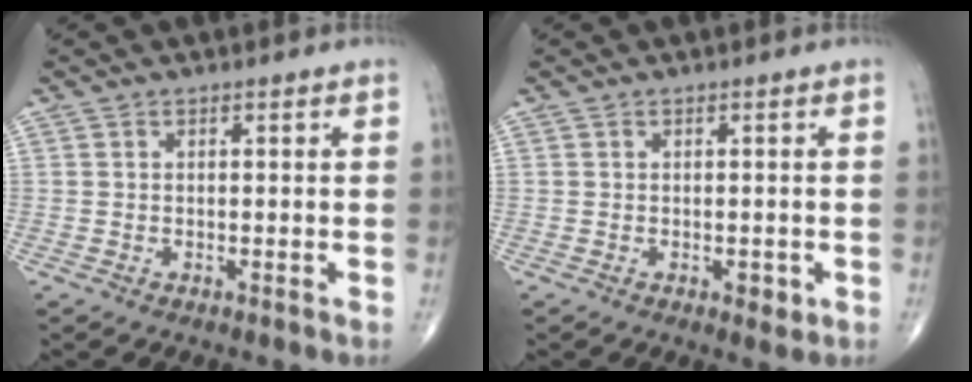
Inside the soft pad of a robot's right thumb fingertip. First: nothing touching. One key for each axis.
{"total": 1.9, "fx": -0.6, "fy": 1.2, "fz": 1.4, "tx": -0.011, "ty": -0.001, "tz": -0.006}